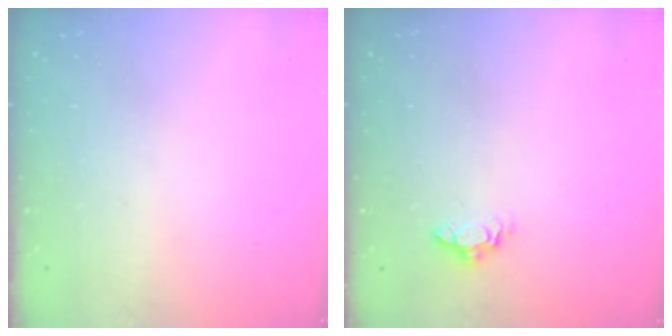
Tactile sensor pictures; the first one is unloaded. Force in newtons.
{"total": 5.5, "press": 5.4, "slide": 0.6}